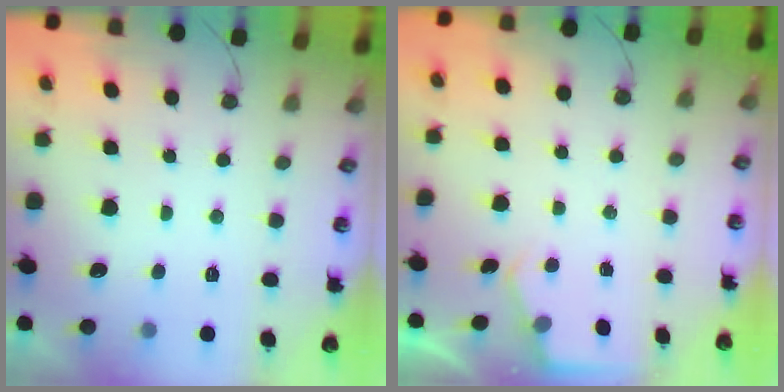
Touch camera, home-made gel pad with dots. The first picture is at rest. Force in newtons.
{"total": 2.8, "press": 2.8, "slide": 0.4}